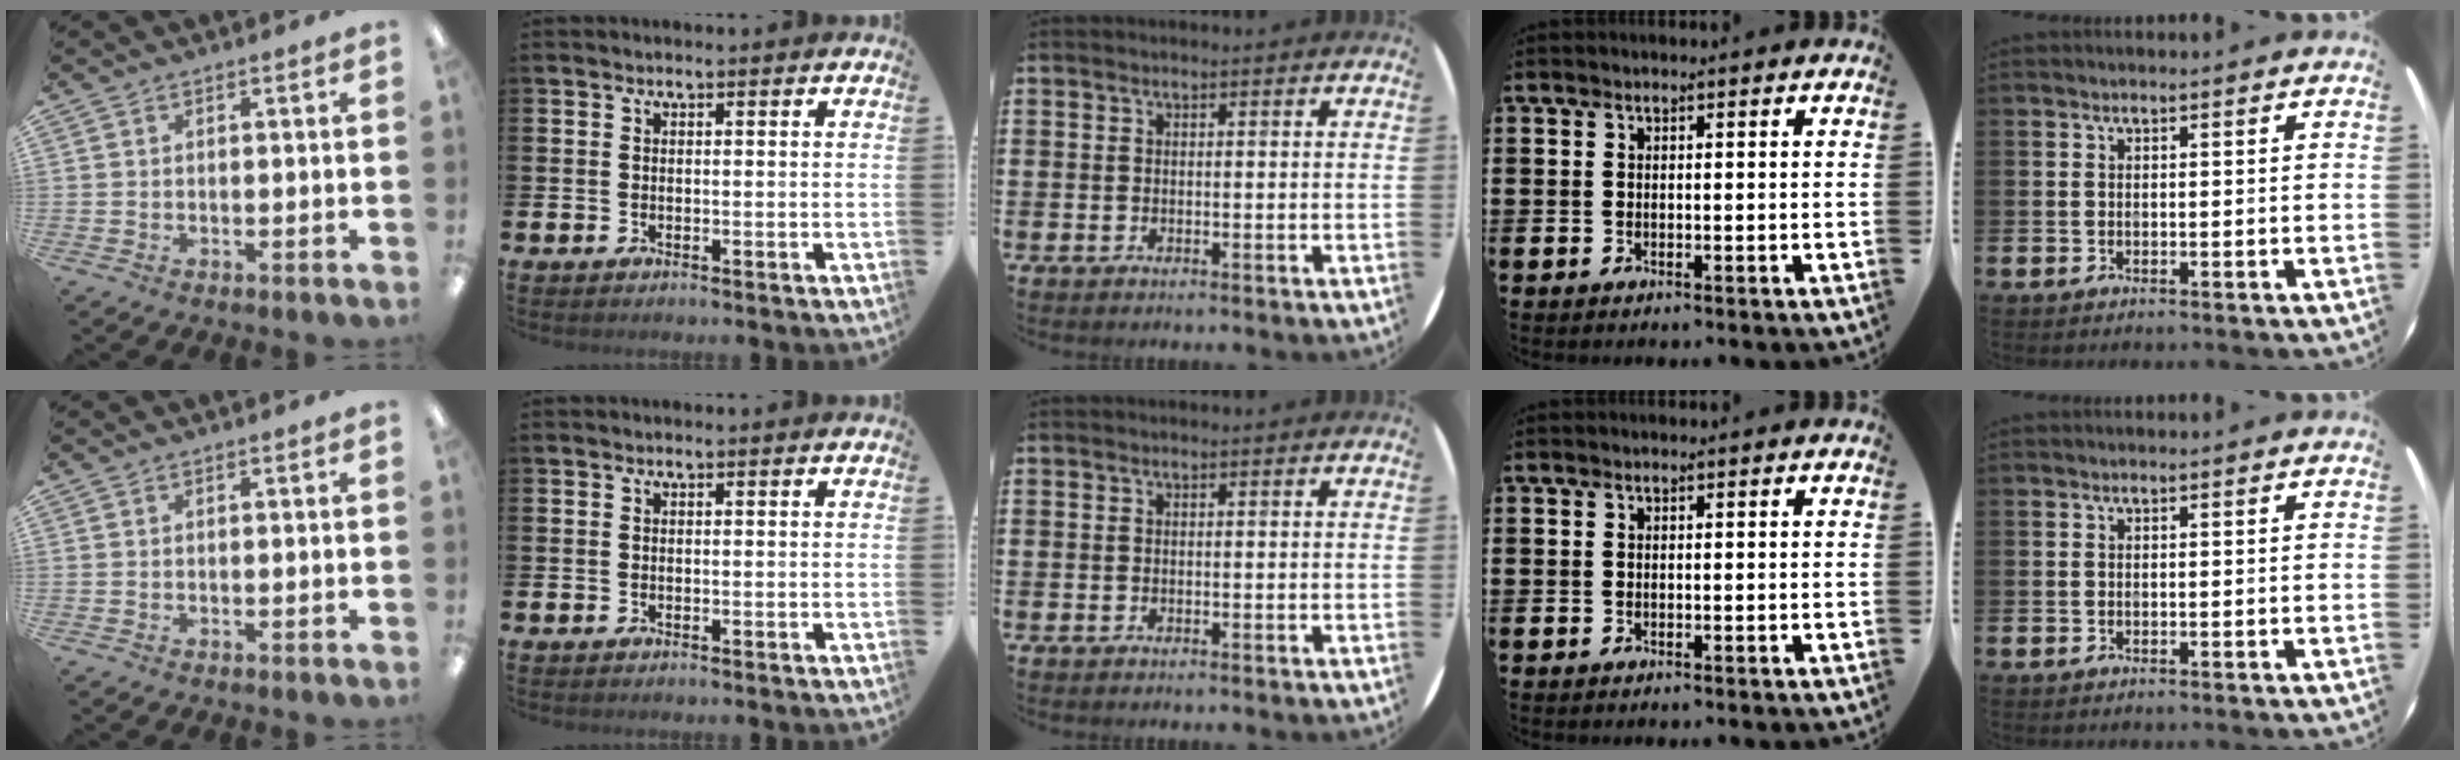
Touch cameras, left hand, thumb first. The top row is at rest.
{}